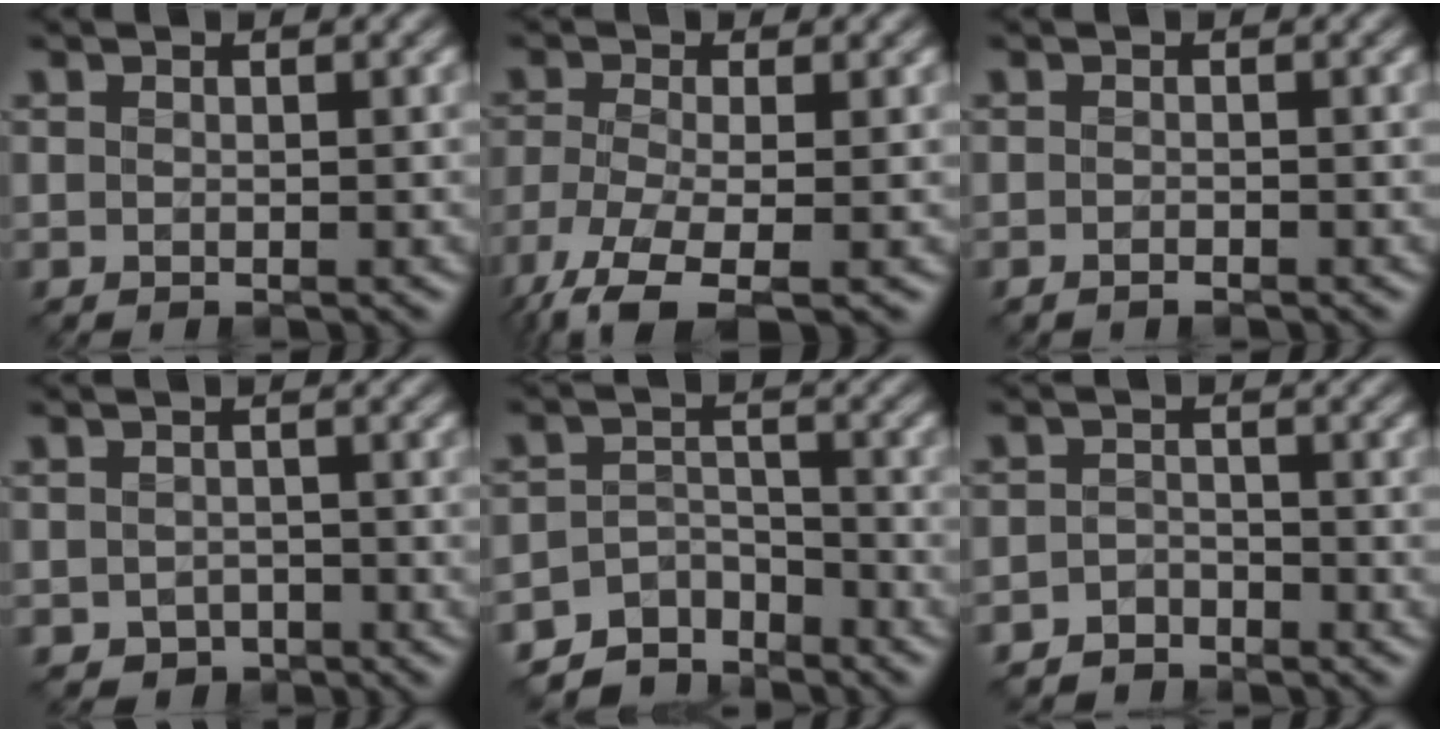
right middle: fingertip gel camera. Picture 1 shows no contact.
{"total": 7.5, "force": [-4.7, 2.3, 5.3], "torque": [-0.117, -0.020, -0.094]}
{"total": 0.6, "force": [-0.5, 0.2, 0.4], "torque": [-0.006, 0.000, -0.009]}
{"total": 1.6, "force": [-0.9, 1.2, 0.5], "torque": [-0.005, -0.004, -0.016]}
{"total": 4.9, "force": [-4.5, 2.0, 0.7], "torque": [-0.003, -0.005, -0.081]}
{"total": 2.2, "force": [-1.9, 1.0, 0.0], "torque": [0.007, 0.006, -0.040]}